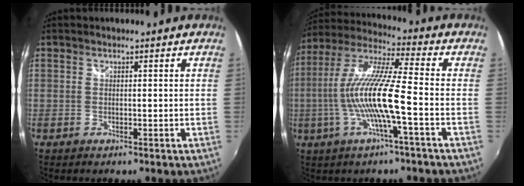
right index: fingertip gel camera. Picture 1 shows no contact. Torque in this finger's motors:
{"motor_torque": [1.94, -0.19, 1.05, 0.21]}